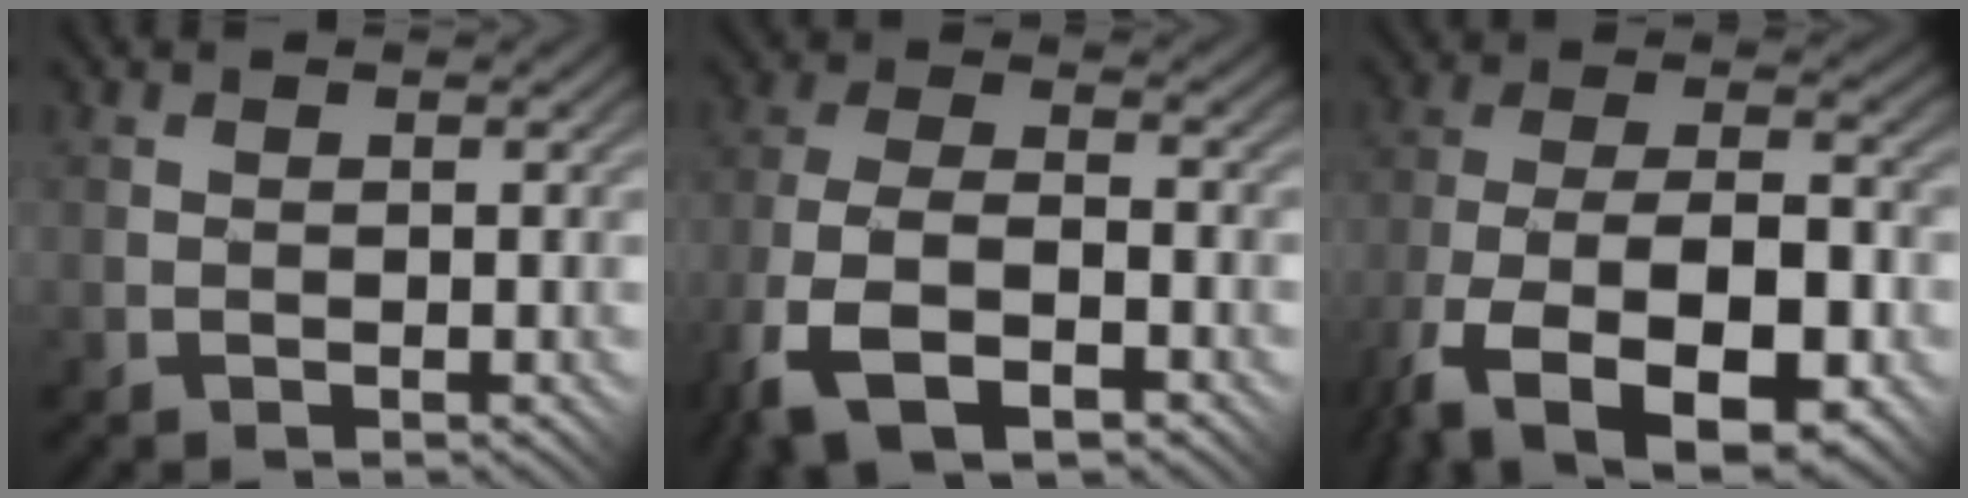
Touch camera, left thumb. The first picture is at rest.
{"total": 11.2, "force": [-6.4, 5.1, 7.7], "torque": [-0.186, -0.018, -0.126]}
{"total": 14.6, "force": [-8.3, 6.2, 10.3], "torque": [-0.195, -0.006, -0.155]}